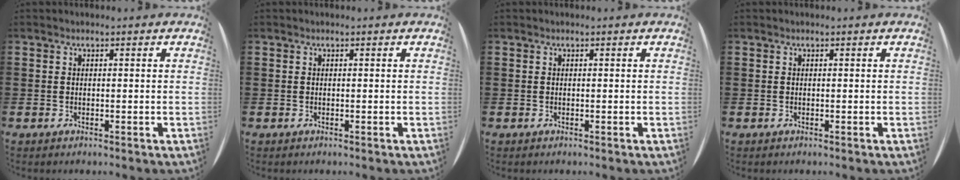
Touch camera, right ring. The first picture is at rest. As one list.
[{"total": 0.0}, {"total": 0.0}, {"total": 0.0}]